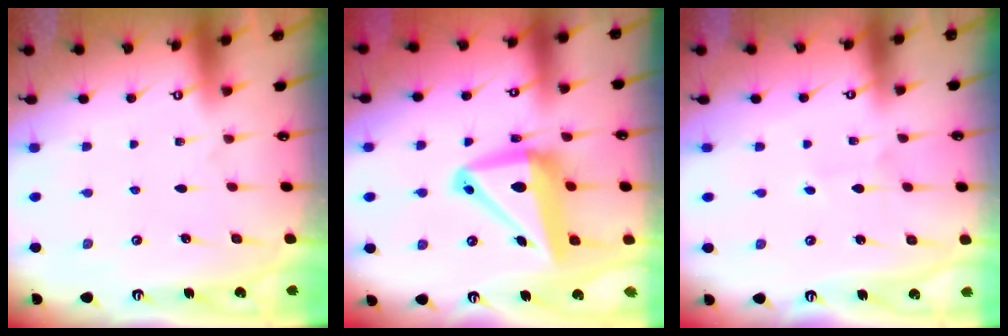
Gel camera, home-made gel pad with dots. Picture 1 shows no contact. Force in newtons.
{"total": 14.9, "press": 14.7, "slide": 2.6}
{"total": 1.6, "press": 1.6, "slide": 0.1}